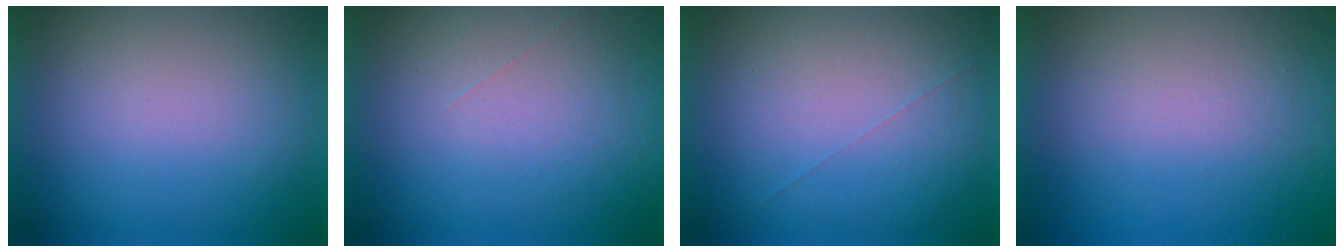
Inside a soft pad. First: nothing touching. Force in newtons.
{"total": 1.2}
{"total": 1.0}
{"total": 8.3}